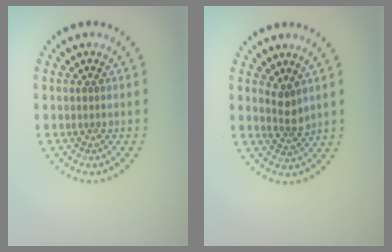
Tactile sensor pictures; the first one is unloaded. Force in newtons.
{"total": 1.8, "press": 1.2, "slide": 1.3}